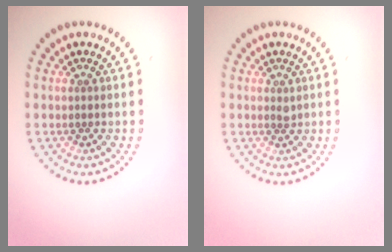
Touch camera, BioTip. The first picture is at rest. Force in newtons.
{"total": 0.6, "press": 0.4, "slide": 0.3}